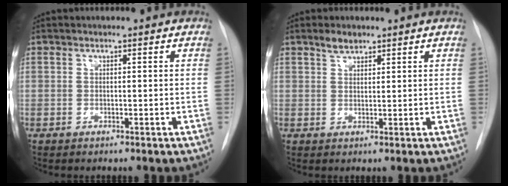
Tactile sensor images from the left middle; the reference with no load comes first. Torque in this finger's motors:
{"motor_torque": [0.28, -0.05, -0.10, -0.01]}